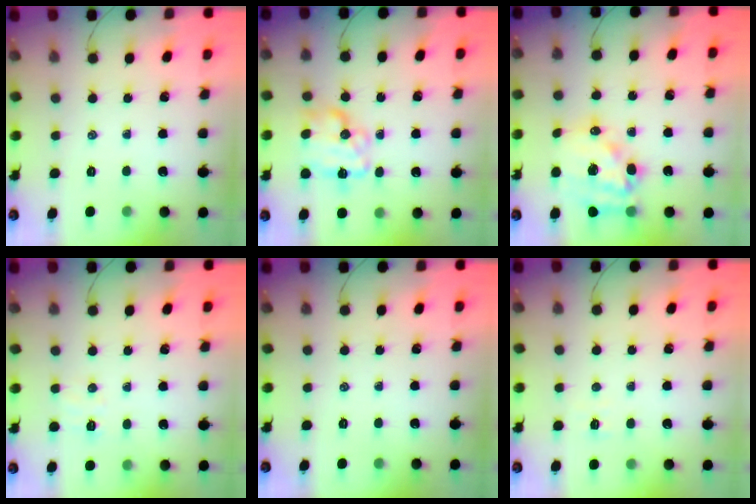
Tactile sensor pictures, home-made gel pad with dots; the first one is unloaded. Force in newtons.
{"total": 11.1, "press": 11.1, "slide": 0.4}
{"total": 14.9, "press": 14.5, "slide": 3.4}
{"total": 5.0, "press": 4.8, "slide": 1.2}
{"total": 0.0}
{"total": 2.8, "press": 2.7, "slide": 0.8}